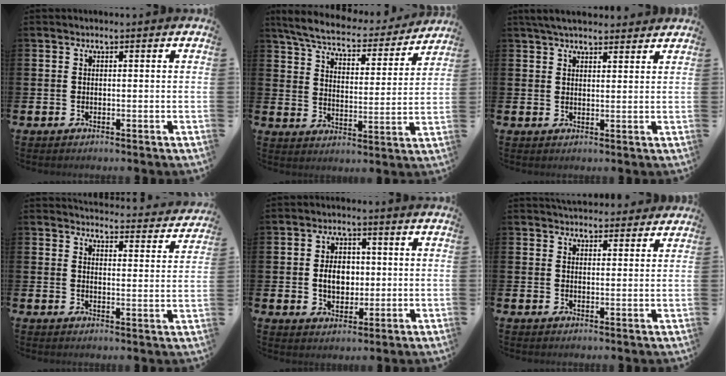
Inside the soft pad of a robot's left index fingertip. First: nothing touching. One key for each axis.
{"total": 6.8, "fx": 6.3, "fy": 1.1, "fz": 2.2, "tx": -0.071, "ty": -0.043, "tz": 0.105}
{"total": 4.2, "fx": 3.9, "fy": 1.0, "fz": 1.1, "tx": -0.024, "ty": -0.011, "tz": 0.072}
{"total": 4.0, "fx": 4.0, "fy": 0.5, "fz": 0.4, "tx": -0.004, "ty": -0.037, "tz": 0.064}
{"total": 4.7, "fx": 0.3, "fy": 3.5, "fz": 3.1, "tx": -0.046, "ty": 0.005, "tz": -0.005}
{"total": 3.9, "fx": 3.7, "fy": 1.1, "fz": 0.0, "tx": 0.008, "ty": -0.020, "tz": 0.067}